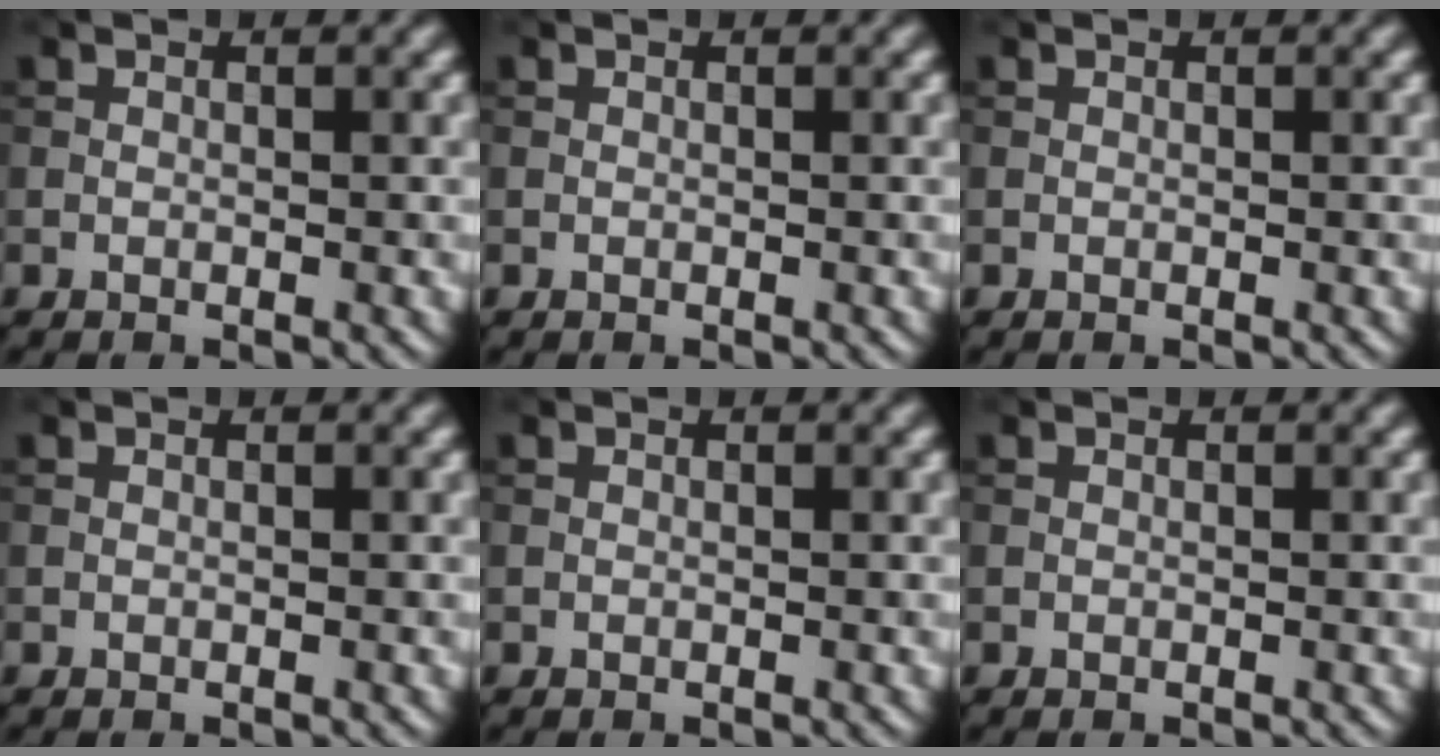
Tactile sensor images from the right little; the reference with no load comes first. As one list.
[{"total": 0.0}, {"total": 0.0}, {"total": 0.0}, {"total": 0.0}, {"total": 0.0}]